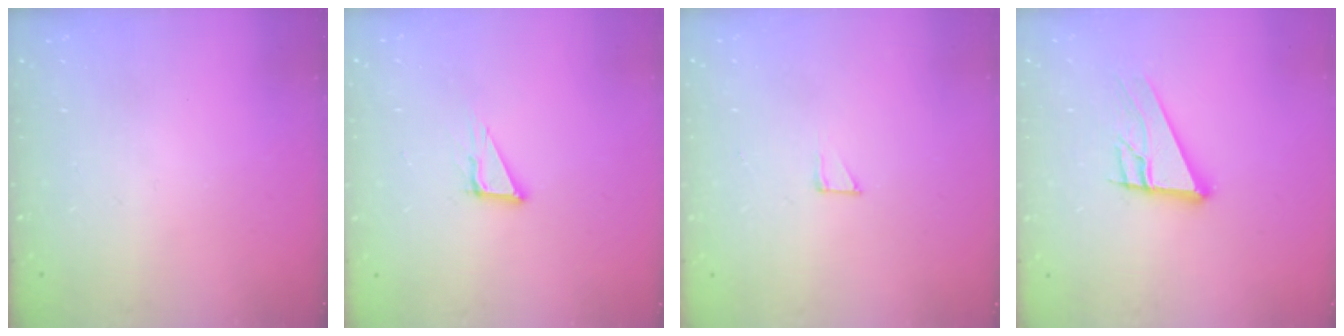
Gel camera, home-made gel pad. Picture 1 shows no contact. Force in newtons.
{"total": 5.1, "press": 5.1, "slide": 0.5}
{"total": 2.3, "press": 2.3, "slide": 0.2}
{"total": 11.4, "press": 11.3, "slide": 2.0}